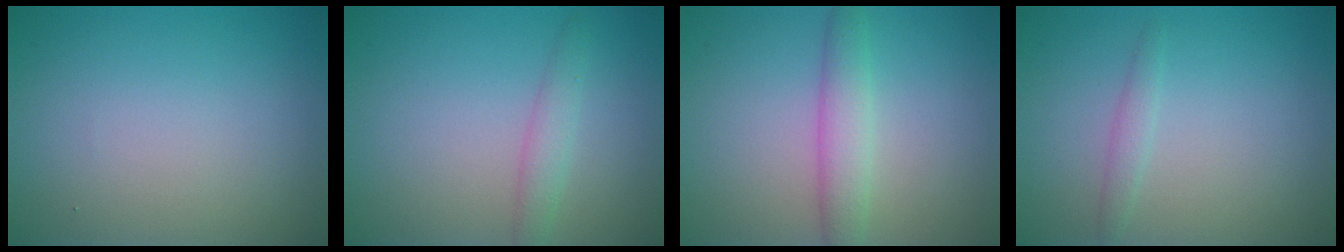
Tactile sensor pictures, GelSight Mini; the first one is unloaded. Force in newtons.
{"total": 1.8, "press": 1.7, "slide": 0.2}
{"total": 2.9, "press": 2.9, "slide": 0.1}
{"total": 1.2, "press": 1.2, "slide": 0.1}